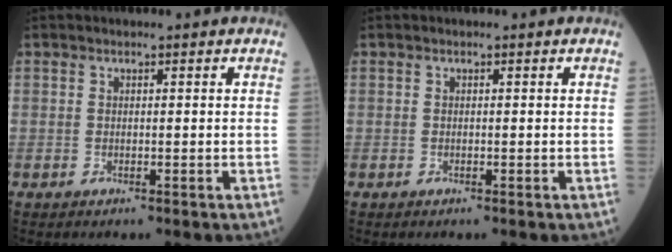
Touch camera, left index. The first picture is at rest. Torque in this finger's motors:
{"motor_torque": [0.00, 0.00, 0.00, 0.00]}